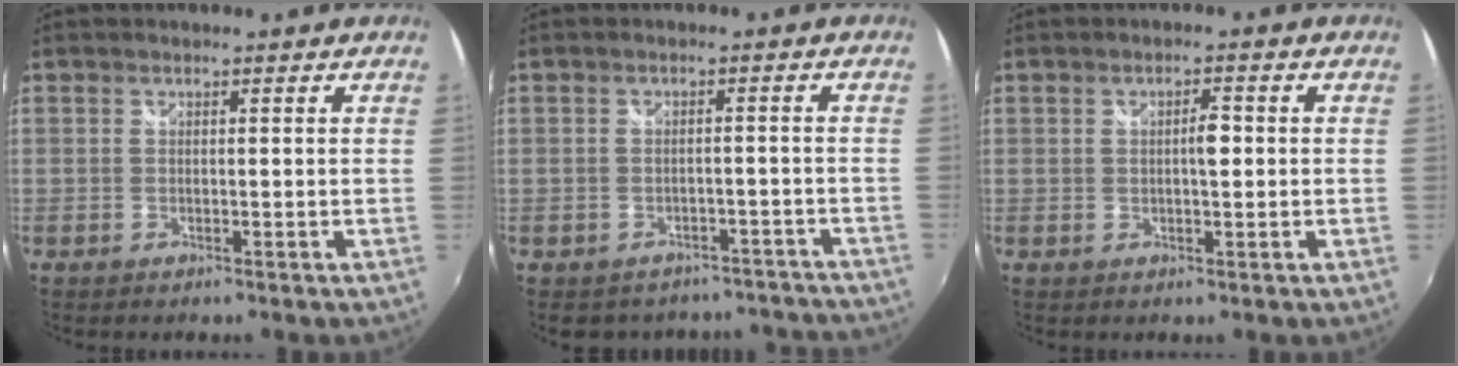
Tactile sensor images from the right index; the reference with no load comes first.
{"total": 11.6, "force": [-10.0, 5.5, 2.2], "torque": [-0.044, 0.020, -0.104]}
{"total": 2.7, "force": [0.2, 1.0, 2.5], "torque": [-0.039, 0.004, 0.003]}